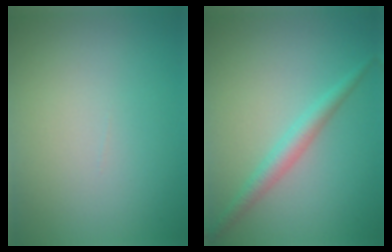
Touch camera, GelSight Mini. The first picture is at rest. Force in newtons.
{"total": 2.2, "press": 2.2, "slide": 0.1}